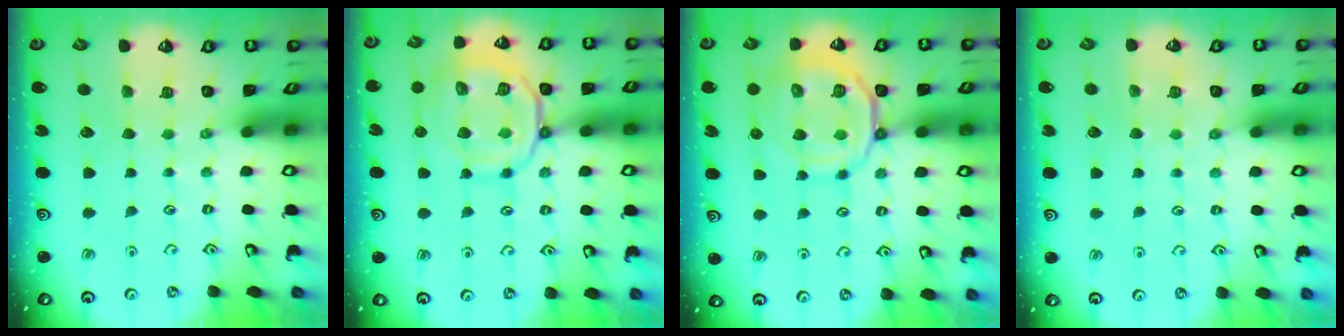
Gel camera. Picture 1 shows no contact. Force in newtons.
{"total": 14.7, "press": 14.6, "slide": 1.5}
{"total": 14.0, "press": 14.0, "slide": 1.5}
{"total": 3.4, "press": 3.3, "slide": 0.5}